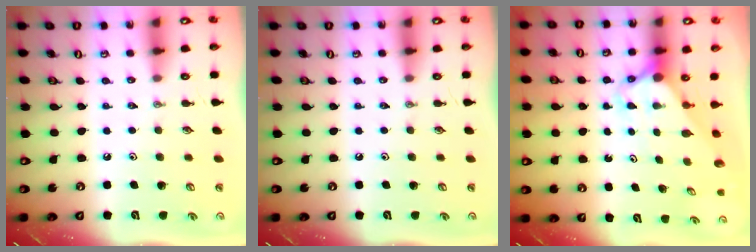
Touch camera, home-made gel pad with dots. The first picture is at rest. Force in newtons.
{"total": 0.0}
{"total": 2.9, "press": 2.9, "slide": 0.3}